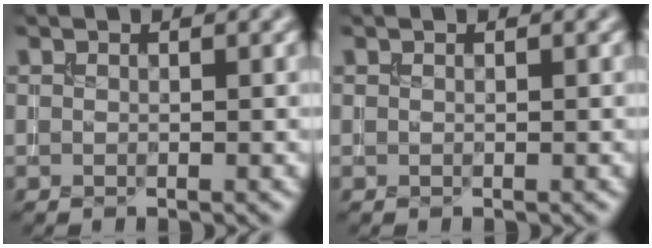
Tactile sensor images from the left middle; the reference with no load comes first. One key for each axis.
{"total": 0.0}